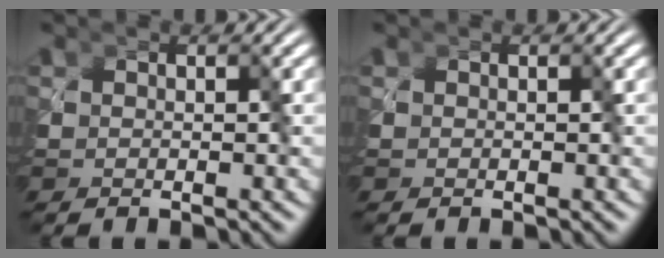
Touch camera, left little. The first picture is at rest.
{"total": 0.0}